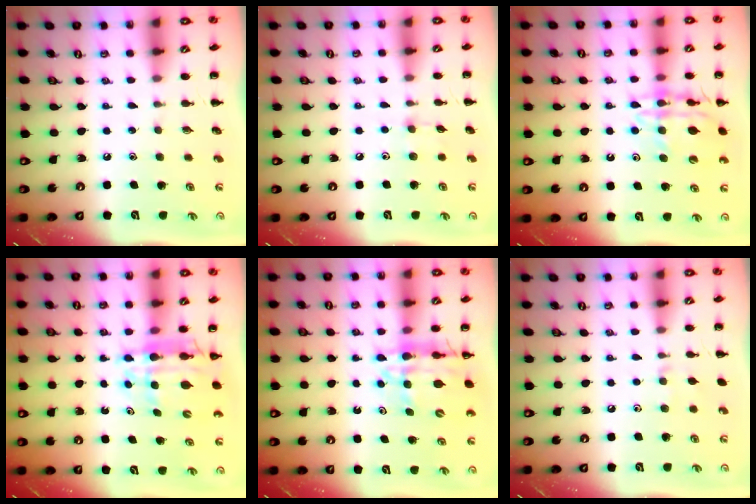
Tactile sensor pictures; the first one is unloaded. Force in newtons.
{"total": 3.8, "press": 3.5, "slide": 1.3}
{"total": 14.4, "press": 14.3, "slide": 1.9}
{"total": 10.6, "press": 10.0, "slide": 3.4}
{"total": 11.6, "press": 11.1, "slide": 3.3}
{"total": 2.9, "press": 2.7, "slide": 1.0}